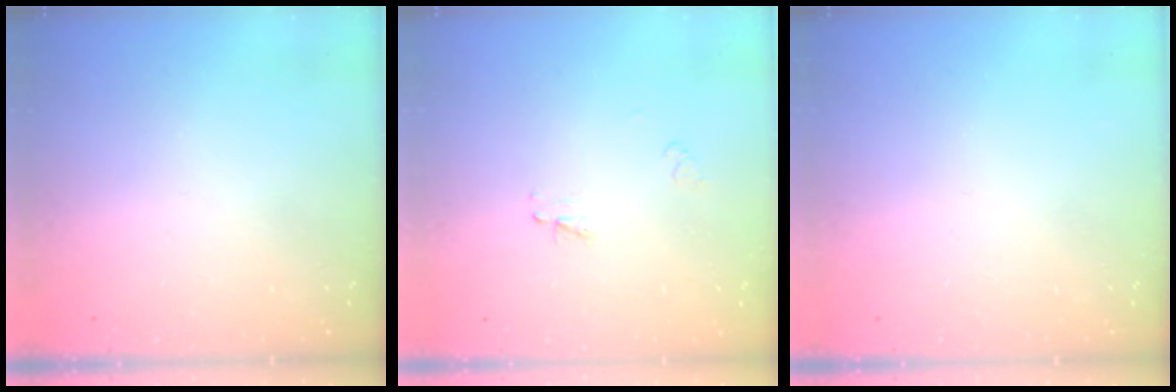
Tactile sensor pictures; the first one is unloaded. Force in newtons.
{"total": 2.3, "press": 2.2, "slide": 0.2}
{"total": 0.0}